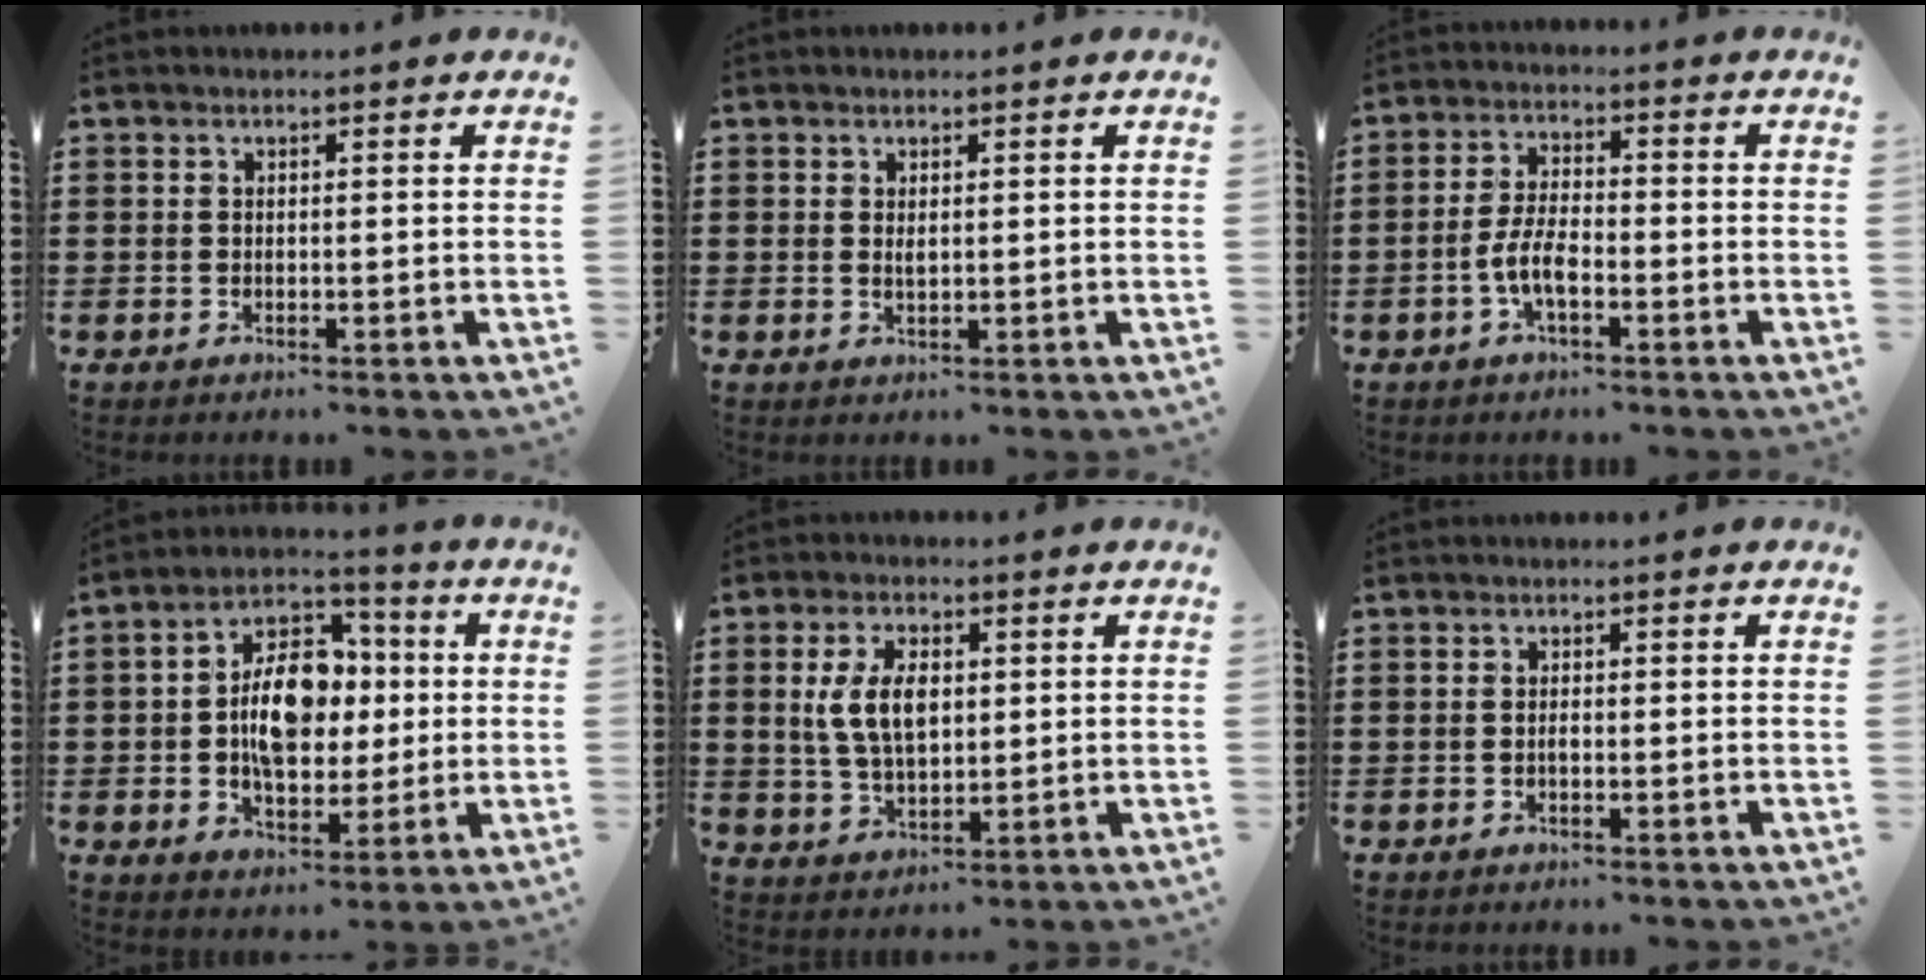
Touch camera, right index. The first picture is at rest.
{"total": 0.9, "force": [0.4, 0.3, 0.8], "torque": [-0.015, 0.004, 0.005]}
{"total": 5.3, "force": [-2.0, 1.8, 4.6], "torque": [-0.112, -0.006, -0.046]}
{"total": 11.2, "force": [0.3, 7.2, 8.5], "torque": [-0.158, 0.014, 0.001]}
{"total": 7.3, "force": [1.1, 3.9, 6.0], "torque": [-0.137, 0.003, 0.010]}
{"total": 0.7, "force": [-0.3, 0.3, 0.6], "torque": [-0.012, -0.002, -0.005]}